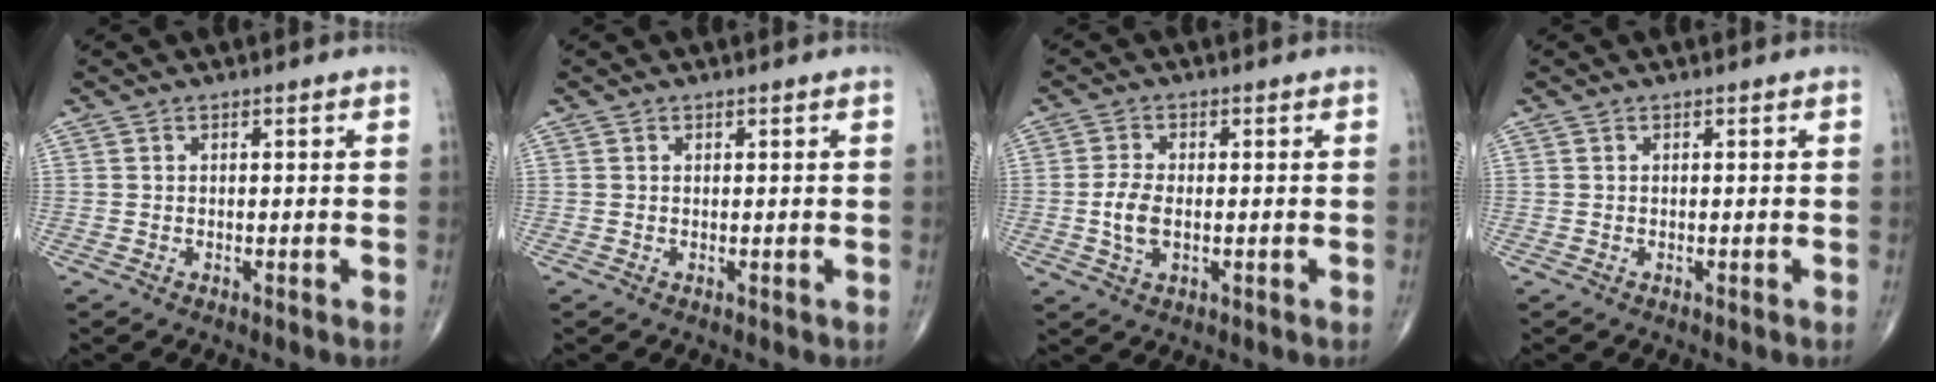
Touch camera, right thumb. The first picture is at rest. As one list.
[{"total": 0.0}, {"total": 4.9, "force": [-0.6, 2.6, 4.1], "torque": [-0.085, -0.001, -0.013]}, {"total": 0.0}]